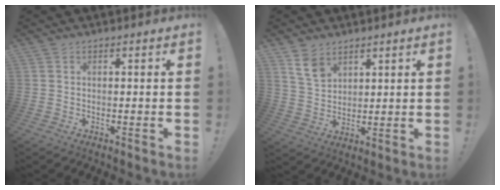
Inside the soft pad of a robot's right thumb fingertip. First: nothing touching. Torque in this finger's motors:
{"motor_torque": [0.21, 0.87, 0.12, 0.19, 0.00]}